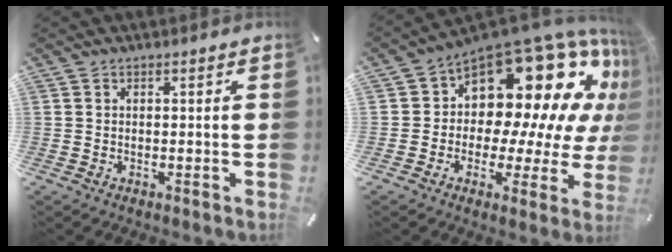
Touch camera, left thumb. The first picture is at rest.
{"total": 20.2, "force": [10.1, 12.4, 12.4], "torque": [-0.170, -0.099, 0.178]}